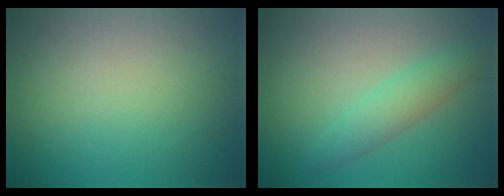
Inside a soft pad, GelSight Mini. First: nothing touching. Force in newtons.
{"total": 2.4, "press": 2.4, "slide": 0.1}